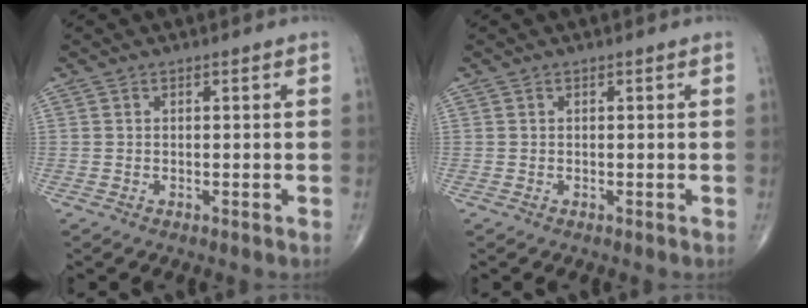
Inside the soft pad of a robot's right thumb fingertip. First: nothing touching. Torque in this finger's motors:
{"motor_torque": [0.00, 0.00, 0.01, 0.01, 0.01]}